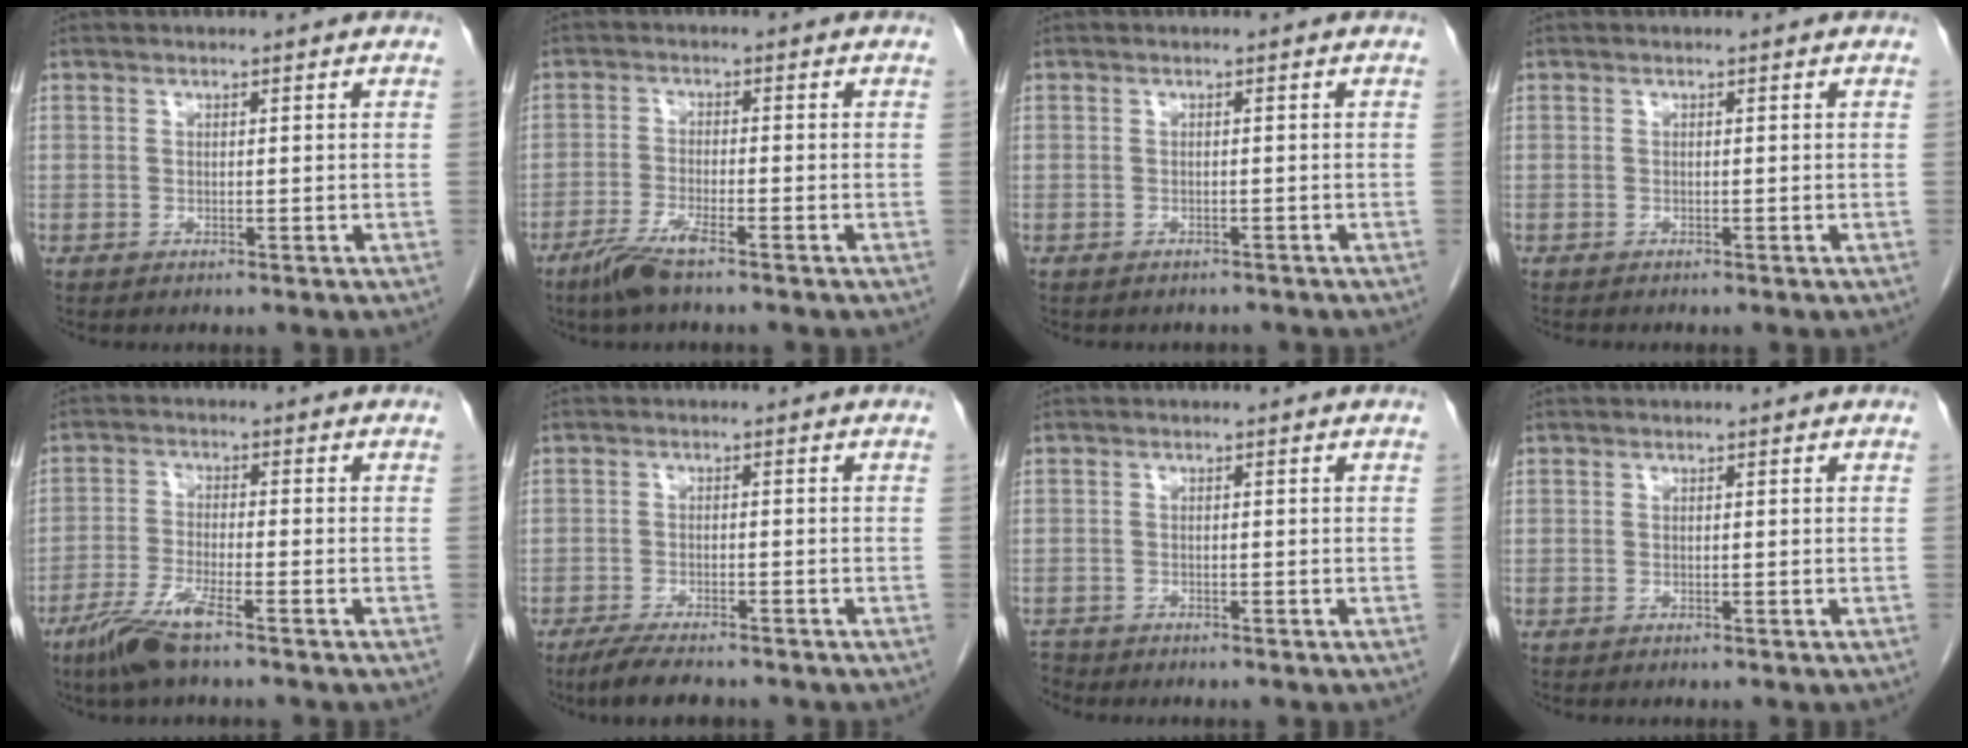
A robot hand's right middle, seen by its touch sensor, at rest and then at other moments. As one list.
[{"total": 4.8, "force": [-3.4, 0.3, 3.3], "torque": [-0.073, -0.010, -0.068]}, {"total": 2.4, "force": [-2.1, 1.0, 0.3], "torque": [-0.009, 0.000, -0.027]}, {"total": 0.6, "force": [-0.6, 0.0, 0.1], "torque": [-0.006, -0.001, -0.011]}, {"total": 6.3, "force": [-4.4, 0.4, 4.6], "torque": [-0.099, -0.014, -0.087]}, {"total": 6.2, "force": [-5.1, 1.3, 3.1], "torque": [-0.056, -0.013, -0.084]}, {"total": 1.7, "force": [-1.6, 0.3, -0.2], "torque": [-0.001, -0.007, -0.028]}, {"total": 0.0}]